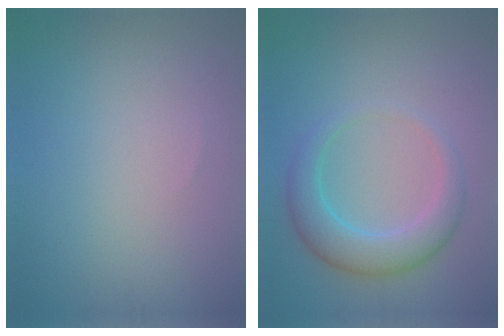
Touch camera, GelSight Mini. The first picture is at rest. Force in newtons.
{"total": 4.4, "press": 4.4, "slide": 0.1}